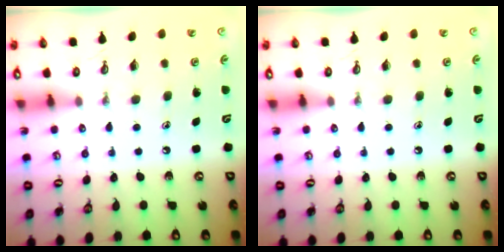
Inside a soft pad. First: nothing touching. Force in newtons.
{"total": 0.0}